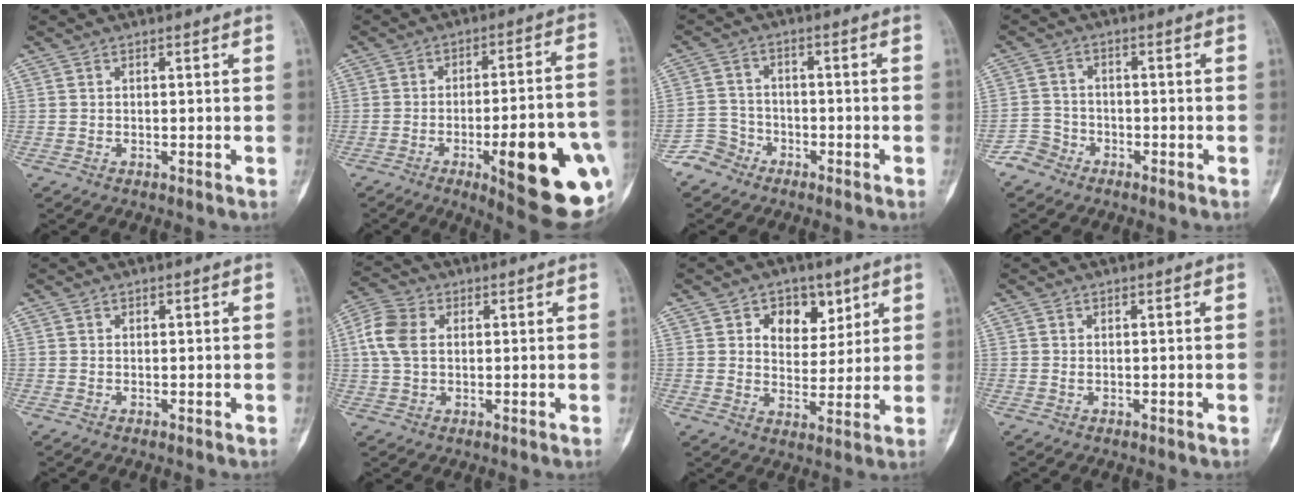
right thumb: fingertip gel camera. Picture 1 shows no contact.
{"total": 22.2, "force": [-7.3, 5.6, 20.2], "torque": [-0.218, 0.014, -0.083]}
{"total": 4.5, "force": [-3.3, 3.0, -0.4], "torque": [0.027, 0.026, -0.073]}
{"total": 3.6, "force": [-2.6, 2.4, -0.2], "torque": [0.014, 0.018, -0.059]}
{"total": 0.0}
{"total": 7.7, "force": [1.4, 5.3, 5.4], "torque": [-0.120, 0.014, 0.025]}
{"total": 8.4, "force": [4.0, 6.1, 4.3], "torque": [-0.026, -0.017, 0.060]}
{"total": 0.0}